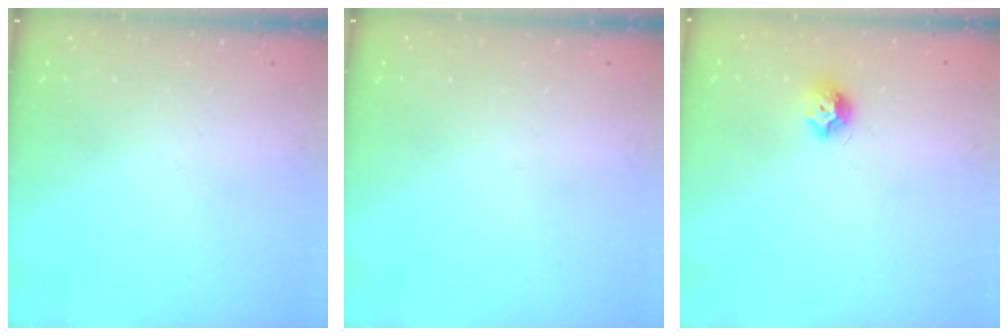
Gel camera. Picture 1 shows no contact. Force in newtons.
{"total": 0.0}
{"total": 7.5, "press": 7.5, "slide": 0.1}